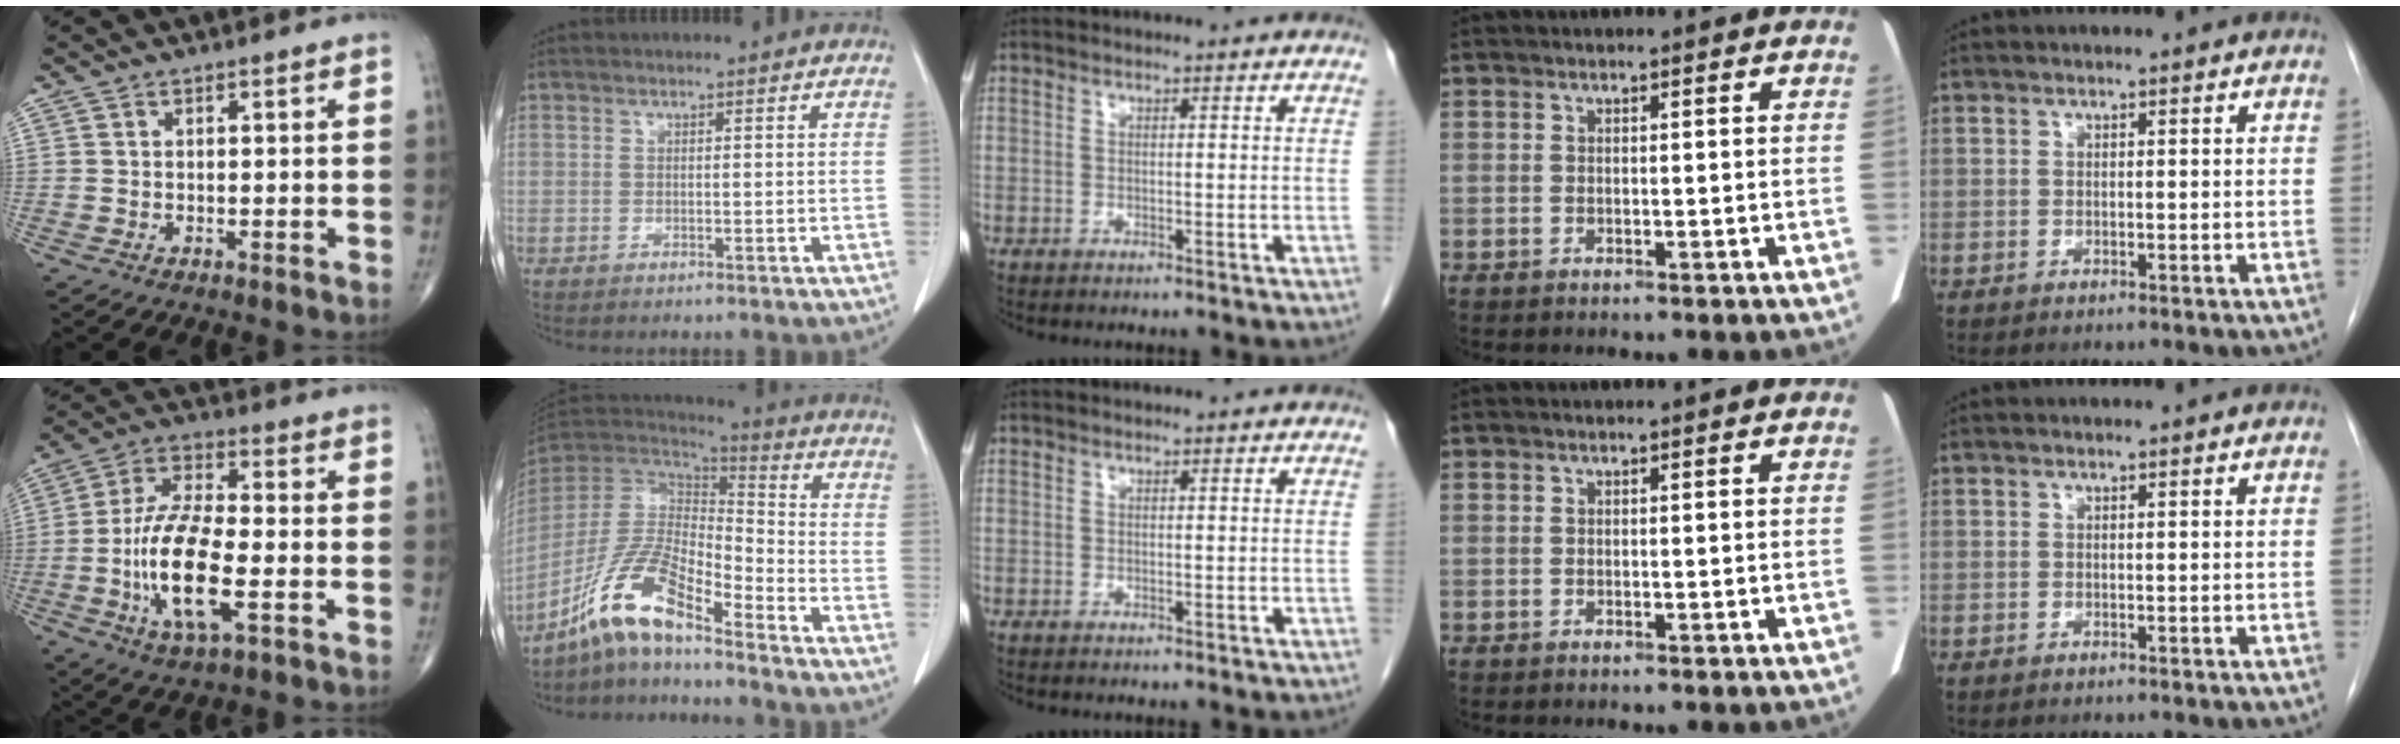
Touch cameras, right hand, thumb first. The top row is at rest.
{"thumb": {"total": 15.5, "force": [-3.9, 5.4, 14.0], "torque": [-0.281, 0.014, -0.073]}, "index": {"total": 12.6, "force": [-9.4, 1.9, 8.1], "torque": [-0.170, 0.005, -0.181]}}